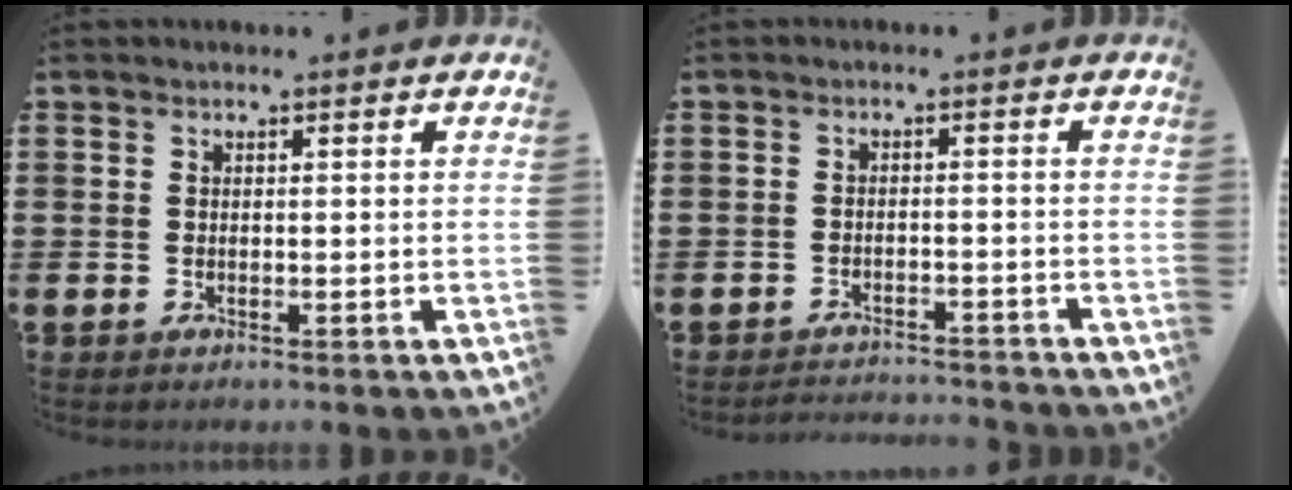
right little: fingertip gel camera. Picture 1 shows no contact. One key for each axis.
{"total": 1.9, "fx": -1.9, "fy": -0.1, "fz": -0.1, "tx": -0.002, "ty": 0.004, "tz": -0.040}